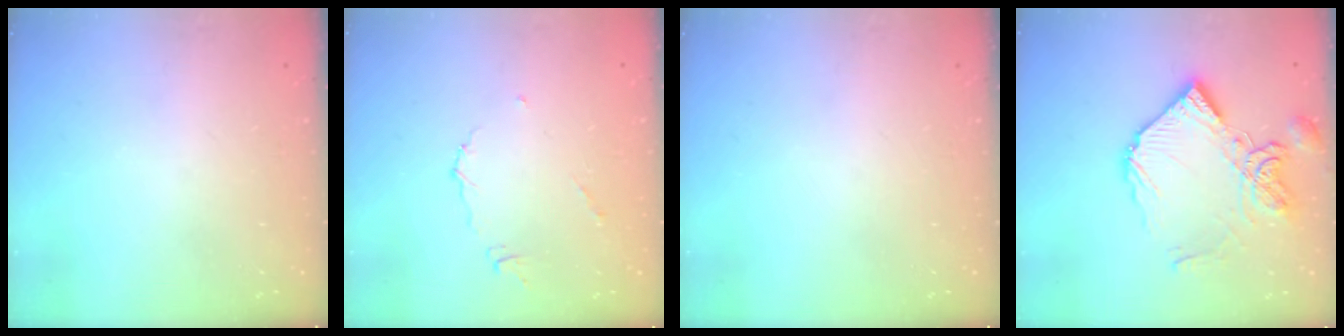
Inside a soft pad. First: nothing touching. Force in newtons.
{"total": 4.3, "press": 4.3, "slide": 0.3}
{"total": 0.0}
{"total": 15.1, "press": 15.0, "slide": 1.3}